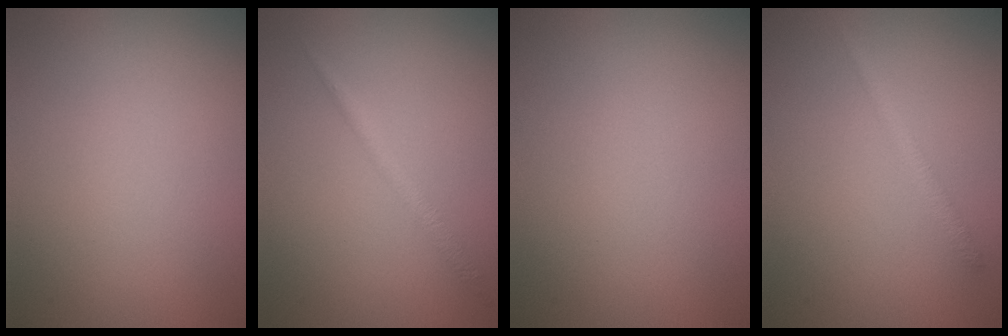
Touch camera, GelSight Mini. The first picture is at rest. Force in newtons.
{"total": 1.4, "press": 1.4, "slide": 0.1}
{"total": 0.0}
{"total": 1.3, "press": 1.3, "slide": 0.1}